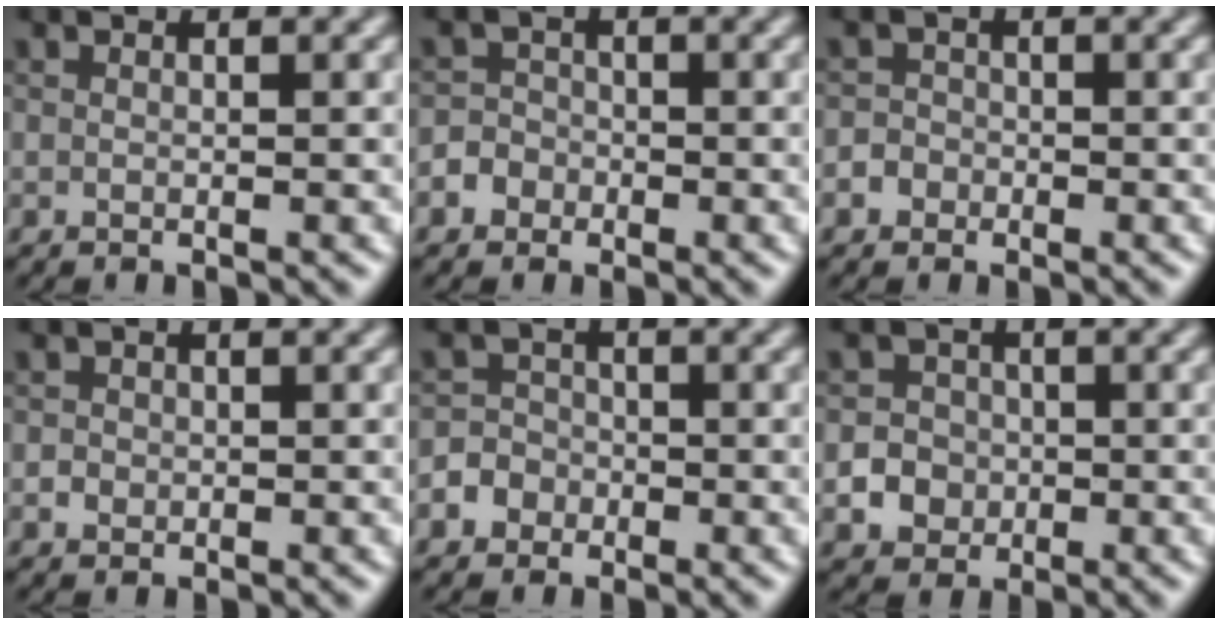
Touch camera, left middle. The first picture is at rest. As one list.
[{"total": 2.7, "force": [-1.4, 2.3, 0.4], "torque": [0.016, 0.002, -0.033]}, {"total": 2.1, "force": [-1.0, 1.7, 0.4], "torque": [0.009, 0.003, -0.023]}, {"total": 0.9, "force": [-0.2, 0.8, 0.2], "torque": [0.002, -0.003, -0.003]}, {"total": 3.3, "force": [-1.6, 2.9, 0.4], "torque": [0.017, 0.001, -0.038]}, {"total": 4.3, "force": [-1.3, 4.0, 0.9], "torque": [0.010, 0.004, -0.036]}]